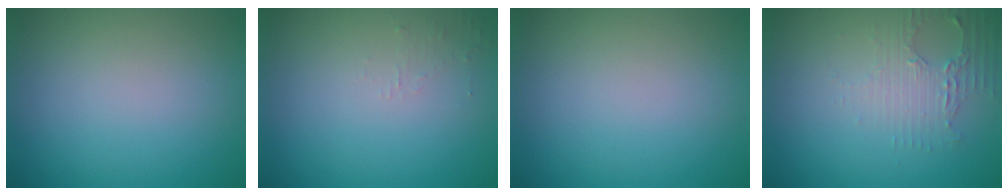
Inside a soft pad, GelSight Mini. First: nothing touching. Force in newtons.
{"total": 0.9, "press": 0.9, "slide": 0.1}
{"total": 0.0}
{"total": 2.4, "press": 2.3, "slide": 0.9}